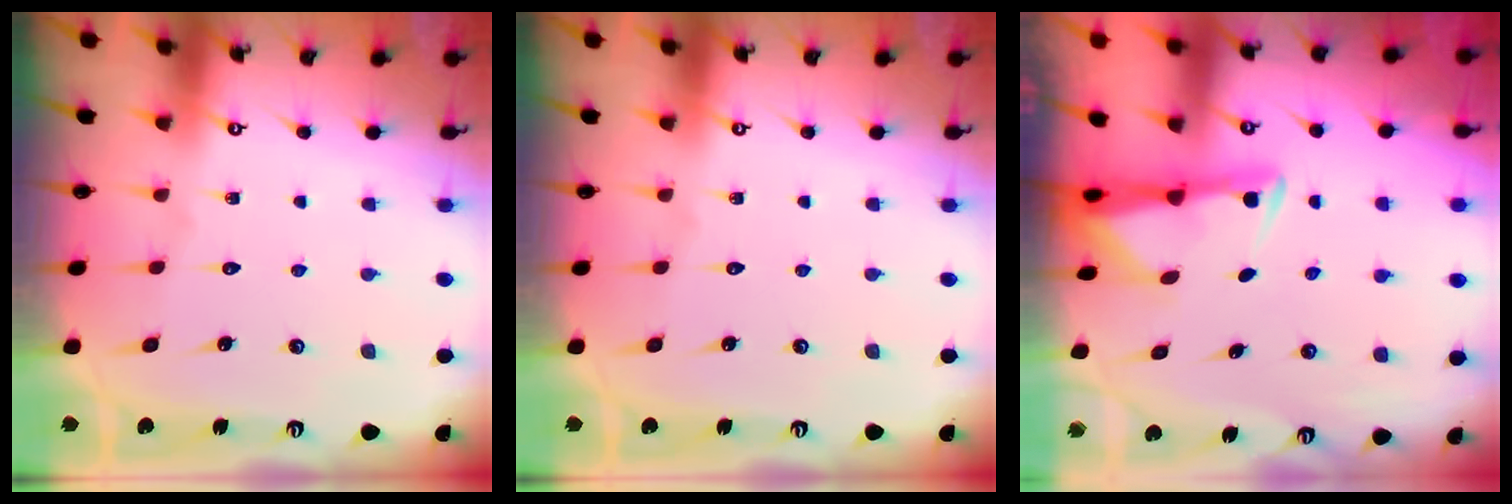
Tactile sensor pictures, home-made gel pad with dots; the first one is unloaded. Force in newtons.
{"total": 0.0}
{"total": 3.0, "press": 2.9, "slide": 0.6}